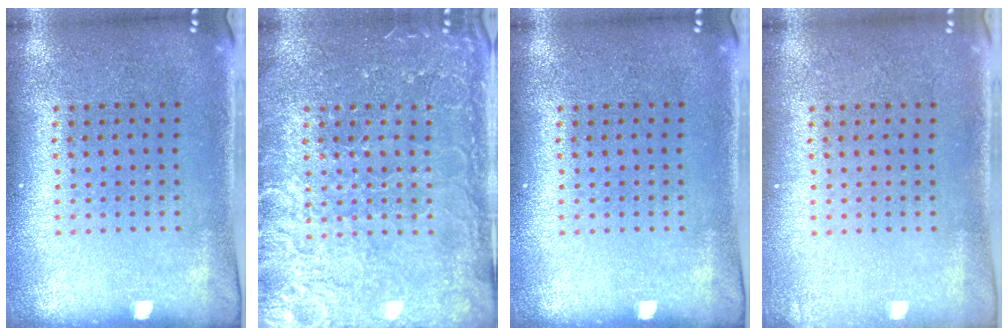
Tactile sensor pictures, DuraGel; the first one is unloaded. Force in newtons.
{"total": 3.7, "press": 3.7, "slide": 0.5}
{"total": 0.0}
{"total": 0.6, "press": 0.6, "slide": 0.0}